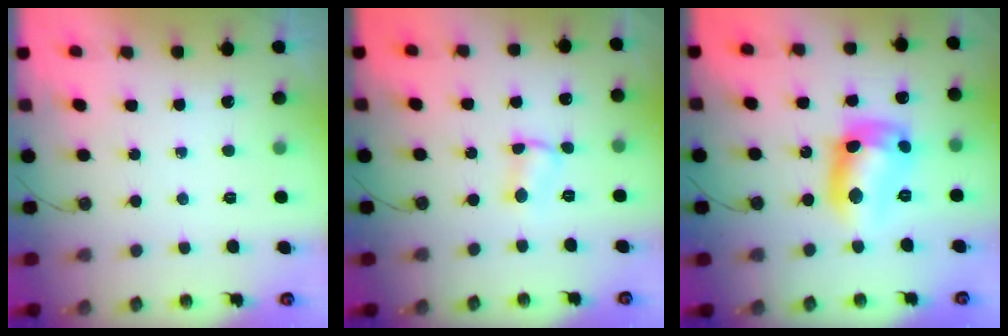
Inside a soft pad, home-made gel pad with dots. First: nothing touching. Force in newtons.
{"total": 3.3, "press": 3.2, "slide": 0.4}
{"total": 13.6, "press": 13.6, "slide": 0.9}